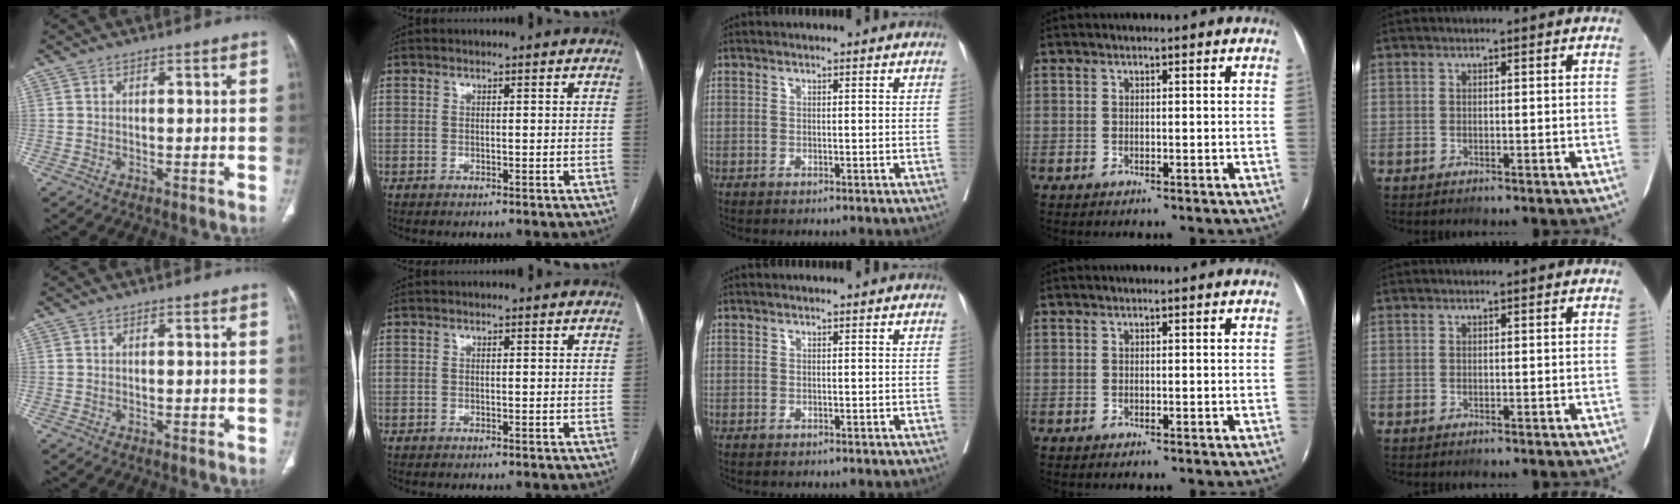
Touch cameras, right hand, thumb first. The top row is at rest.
{}